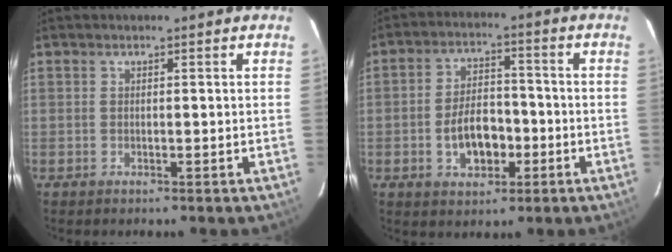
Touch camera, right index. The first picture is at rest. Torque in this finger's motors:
{"motor_torque": [0.32, -0.18, 0.26, 0.05]}